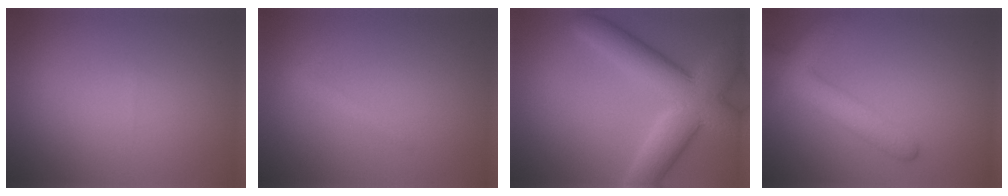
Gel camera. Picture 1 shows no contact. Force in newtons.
{"total": 1.0, "press": 1.0, "slide": 0.1}
{"total": 9.1, "press": 9.0, "slide": 0.6}
{"total": 4.7, "press": 4.7, "slide": 0.2}